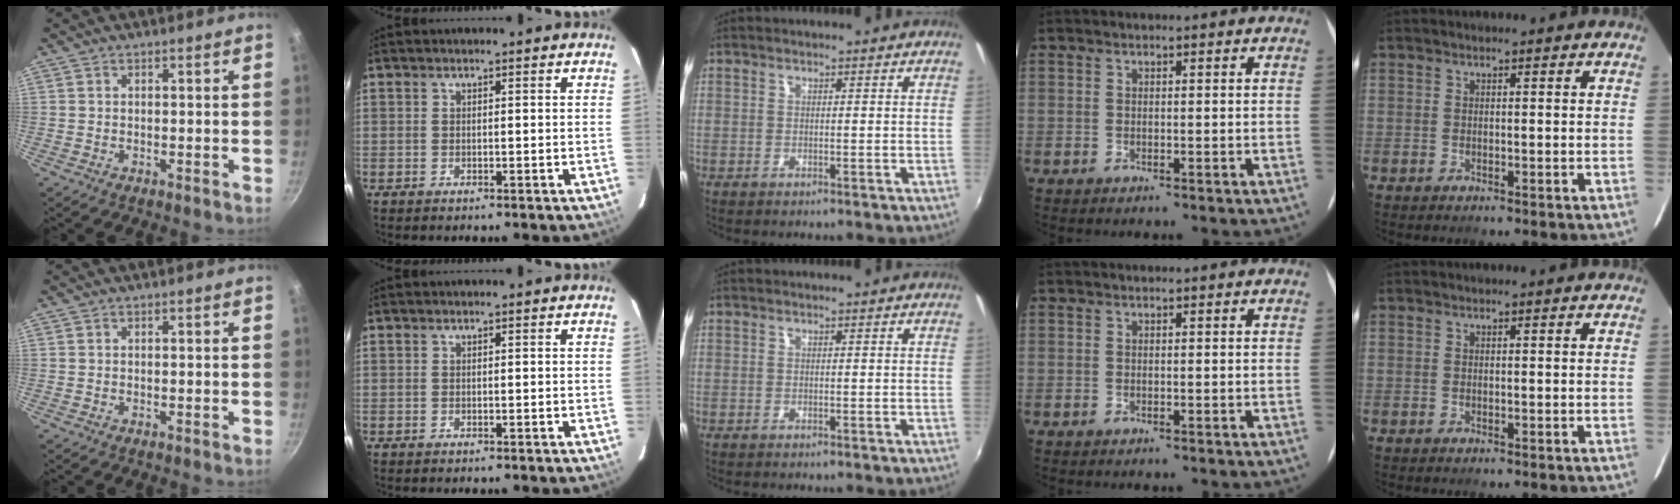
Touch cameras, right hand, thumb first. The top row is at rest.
{}